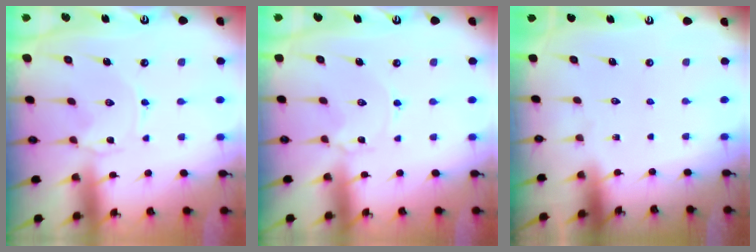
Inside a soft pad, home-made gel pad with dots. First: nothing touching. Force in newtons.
{"total": 3.3, "press": 3.2, "slide": 0.3}
{"total": 0.0}